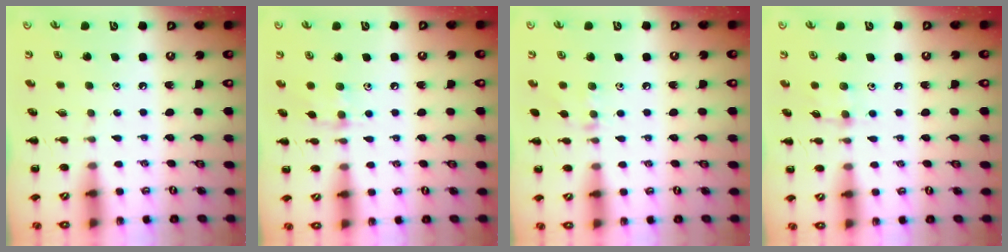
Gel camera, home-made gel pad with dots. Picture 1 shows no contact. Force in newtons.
{"total": 6.0, "press": 6.0, "slide": 0.5}
{"total": 7.7, "press": 7.5, "slide": 1.7}
{"total": 4.4, "press": 4.1, "slide": 1.4}